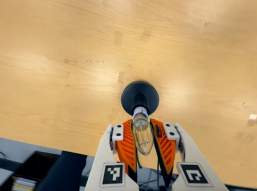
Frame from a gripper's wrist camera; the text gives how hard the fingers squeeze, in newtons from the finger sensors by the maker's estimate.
{"total": 21.6, "left": 21.0, "right": 22.1}